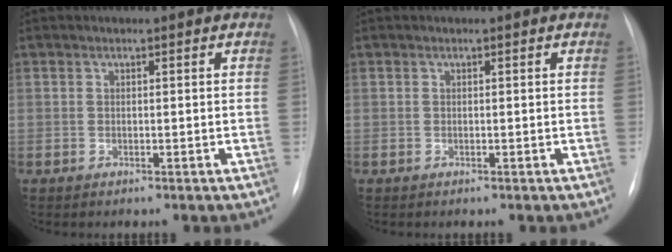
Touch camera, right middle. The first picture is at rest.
{"total": 0.0}